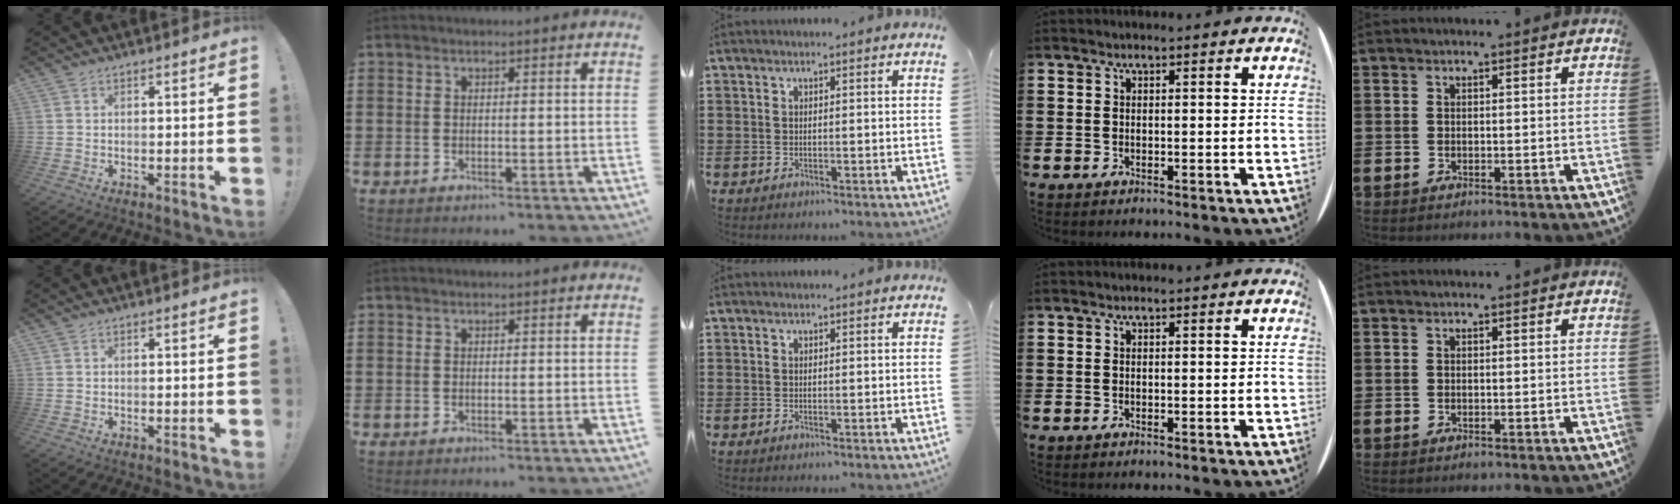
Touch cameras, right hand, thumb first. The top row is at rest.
{}